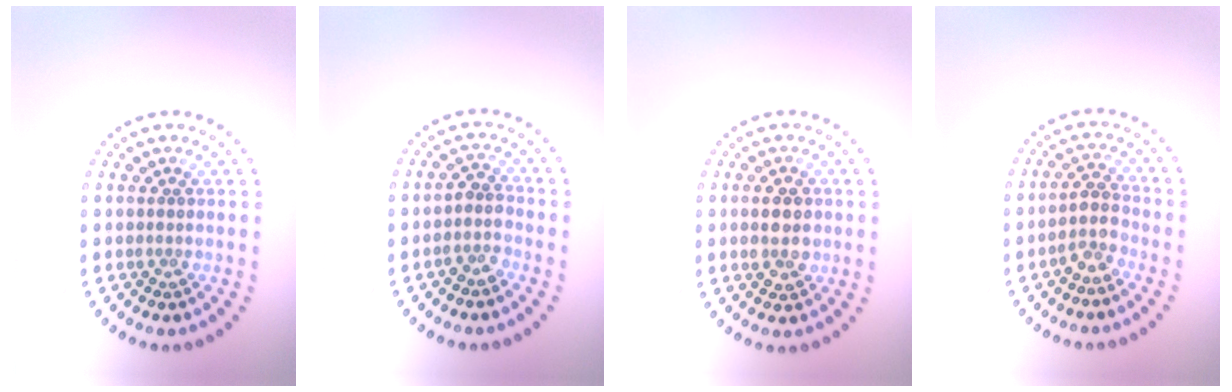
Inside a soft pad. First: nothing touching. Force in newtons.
{"total": 1.7, "press": 1.5, "slide": 1.0}
{"total": 2.8, "press": 2.8, "slide": 0.1}
{"total": 2.3, "press": 2.0, "slide": 1.1}